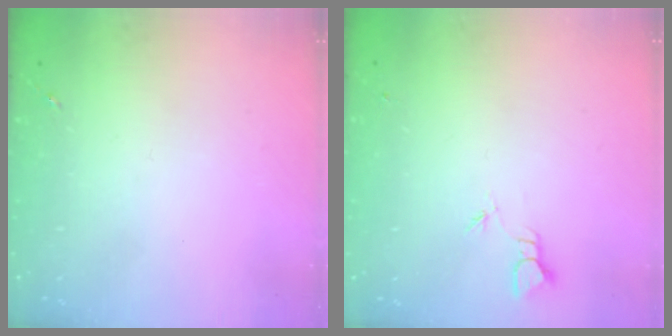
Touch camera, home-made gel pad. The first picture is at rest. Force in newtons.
{"total": 1.8, "press": 1.8, "slide": 0.0}